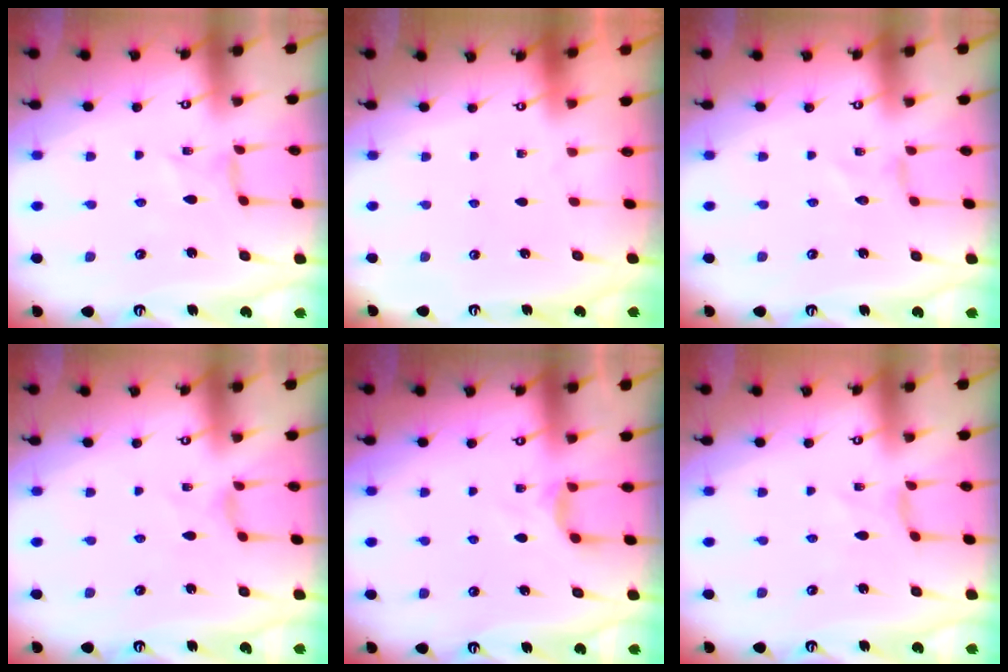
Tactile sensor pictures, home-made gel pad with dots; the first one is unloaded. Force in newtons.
{"total": 0.0}
{"total": 0.0}
{"total": 1.3, "press": 1.3, "slide": 0.2}
{"total": 2.9, "press": 2.9, "slide": 0.4}
{"total": 0.0}